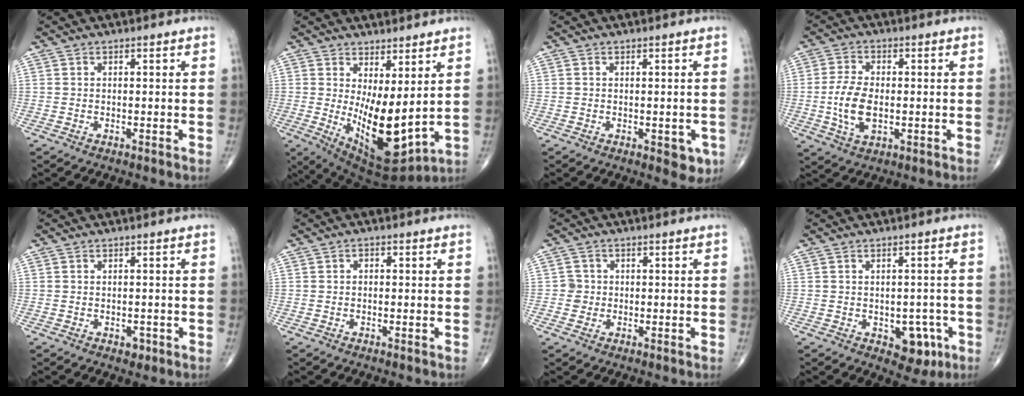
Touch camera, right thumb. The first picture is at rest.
{"total": 12.4, "force": [1.7, 4.9, 11.3], "torque": [-0.180, -0.042, 0.050]}
{"total": 3.6, "force": [-1.1, 1.9, 2.9], "torque": [-0.013, -0.002, -0.008]}
{"total": 8.3, "force": [-0.9, 4.6, 6.8], "torque": [-0.137, -0.002, -0.016]}
{"total": 1.5, "force": [-0.7, 1.0, 0.8], "torque": [-0.007, 0.001, -0.007]}
{"total": 1.0, "force": [0.0, 0.7, 0.7], "torque": [-0.007, 0.003, -0.005]}
{"total": 2.2, "force": [-0.3, 2.2, 0.1], "torque": [0.016, 0.008, -0.010]}
{"total": 6.4, "force": [-2.4, 4.1, 4.3], "torque": [-0.021, 0.008, -0.023]}